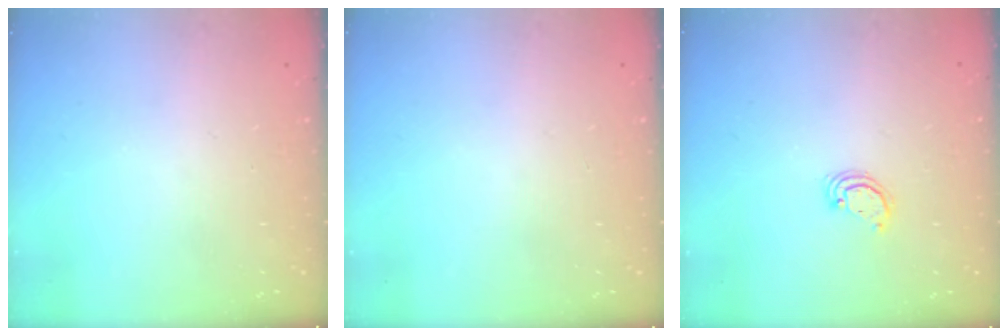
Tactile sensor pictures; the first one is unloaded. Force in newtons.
{"total": 0.0}
{"total": 2.5, "press": 2.5, "slide": 0.2}